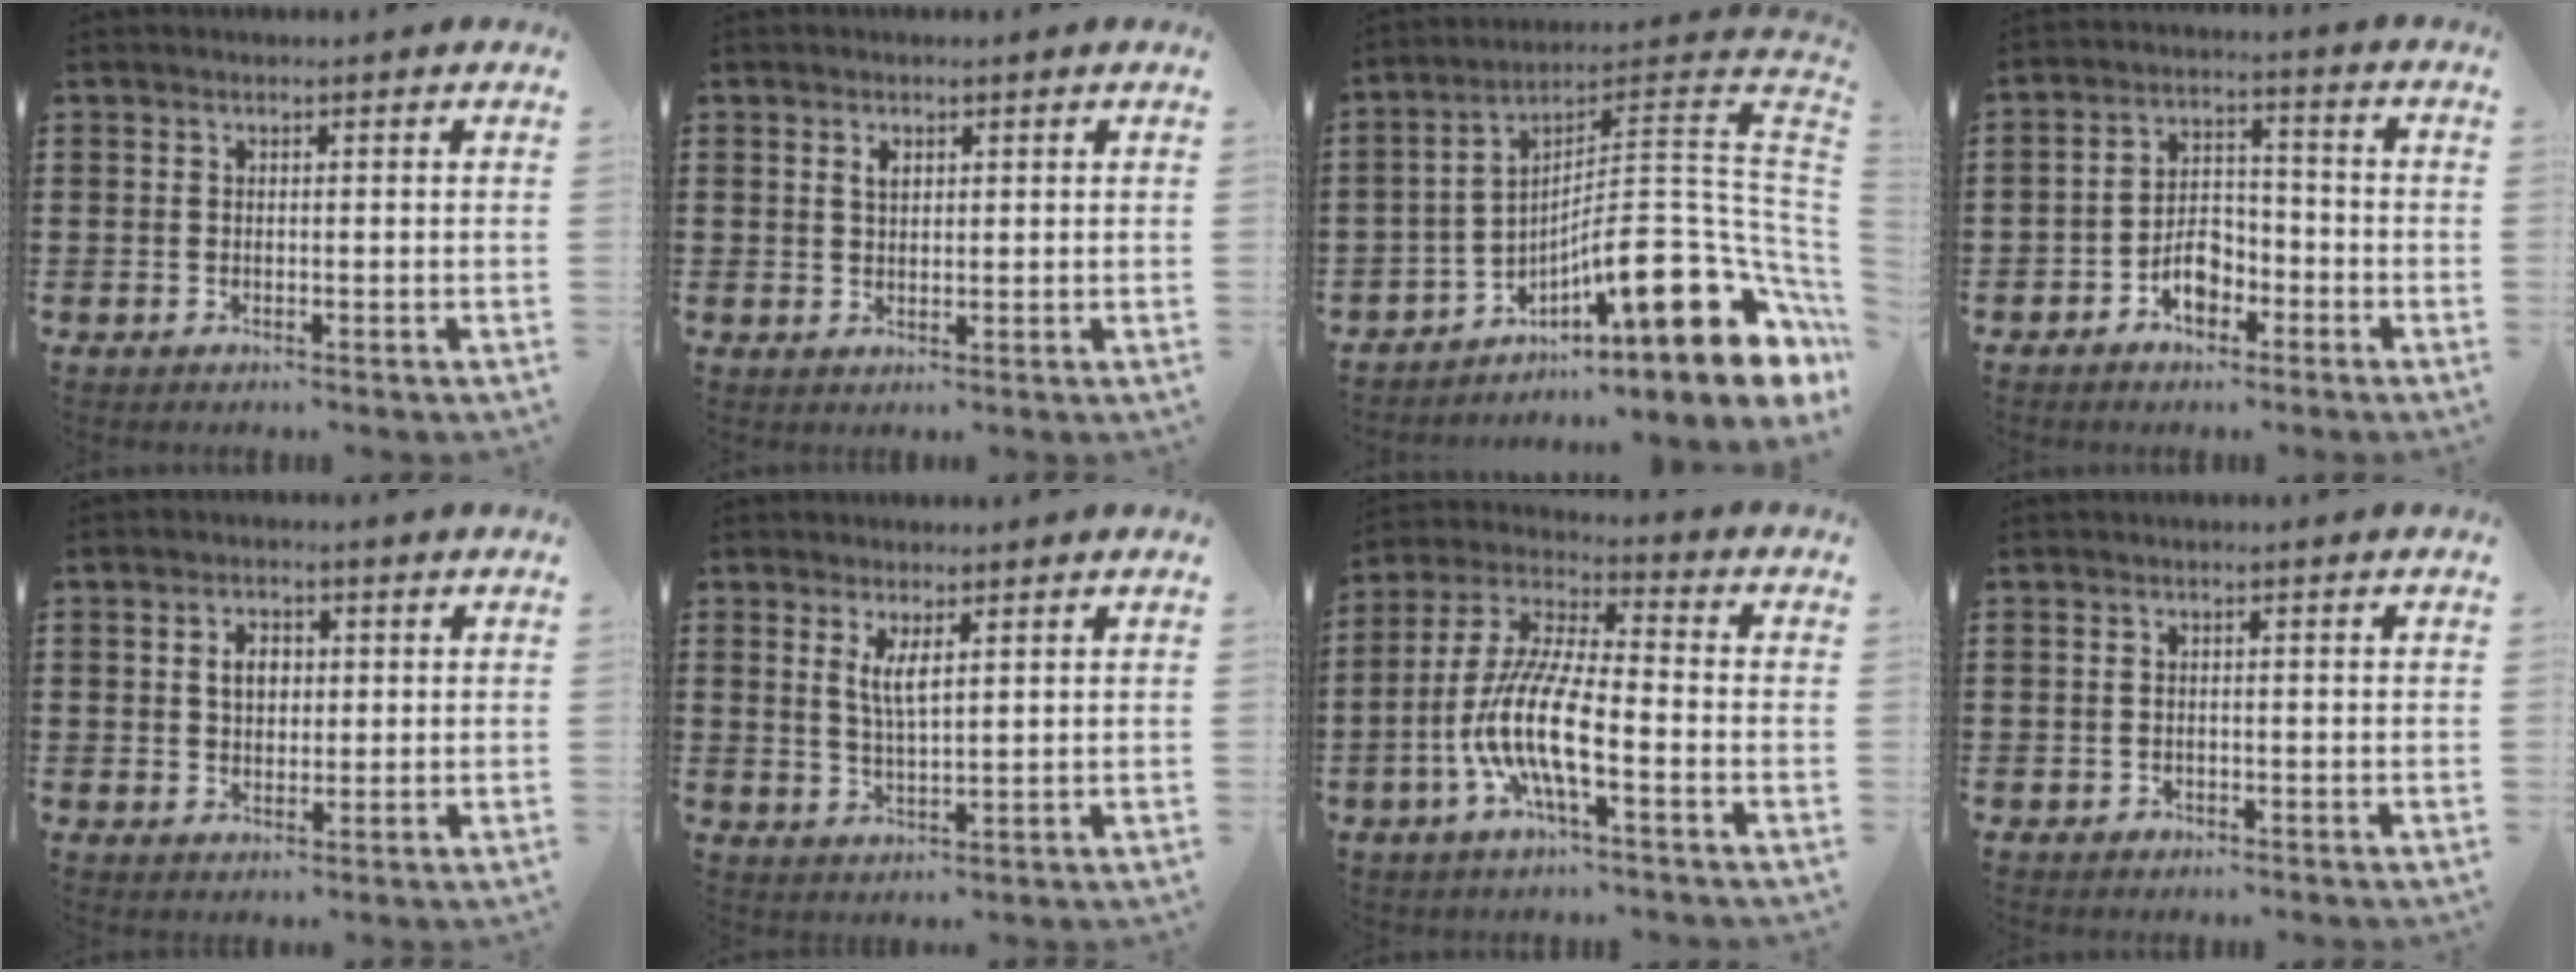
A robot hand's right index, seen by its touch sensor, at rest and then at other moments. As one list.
[{"total": 1.7, "force": [0.8, 1.0, 1.1], "torque": [-0.025, 0.005, 0.014]}, {"total": 15.6, "force": [-5.9, 4.1, 13.8], "torque": [-0.194, -0.015, -0.100]}, {"total": 5.0, "force": [-2.9, 3.0, 2.7], "torque": [-0.056, 0.009, -0.057]}, {"total": 3.2, "force": [0.5, 2.3, 2.2], "torque": [-0.051, 0.011, 0.007]}, {"total": 3.7, "force": [1.5, 0.9, 3.2], "torque": [-0.068, 0.002, 0.026]}, {"total": 10.8, "force": [-4.3, 2.4, 9.6], "torque": [-0.228, -0.016, -0.089]}, {"total": 0.7, "force": [-0.5, 0.5, 0.0], "torque": [-0.003, 0.003, -0.012]}]